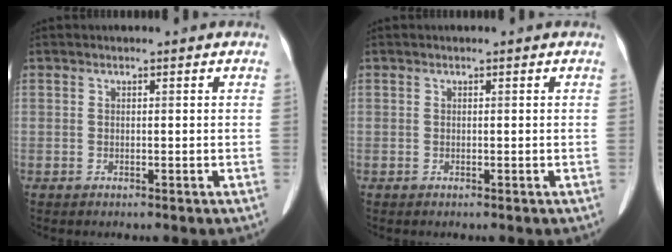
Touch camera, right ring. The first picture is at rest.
{"total": 0.0}